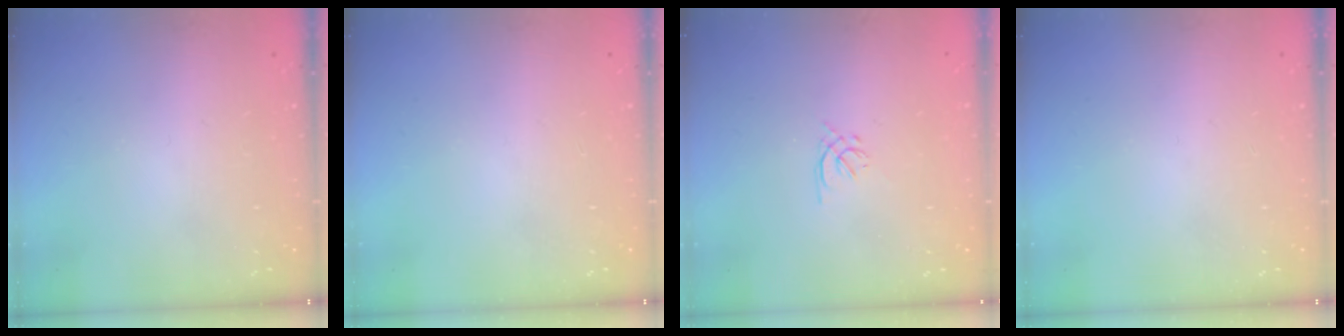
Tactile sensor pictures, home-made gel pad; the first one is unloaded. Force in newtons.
{"total": 0.0}
{"total": 1.4, "press": 1.3, "slide": 0.5}
{"total": 0.0}